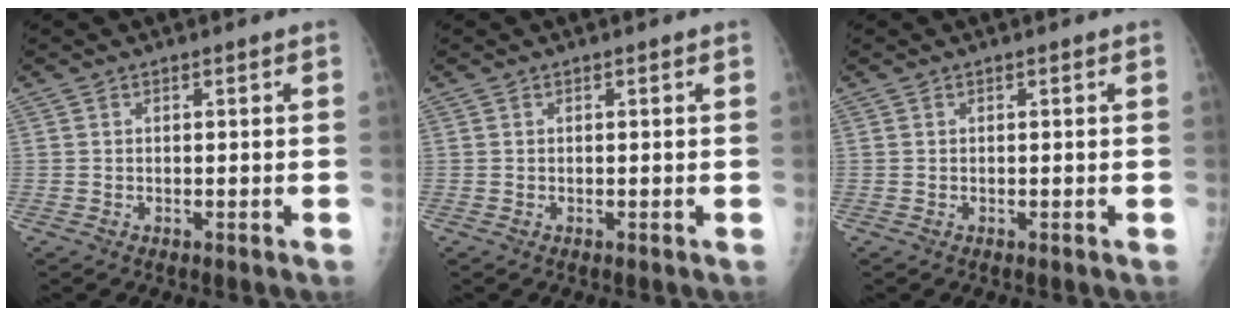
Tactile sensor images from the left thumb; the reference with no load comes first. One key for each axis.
{"total": 0.0}
{"total": 0.0}